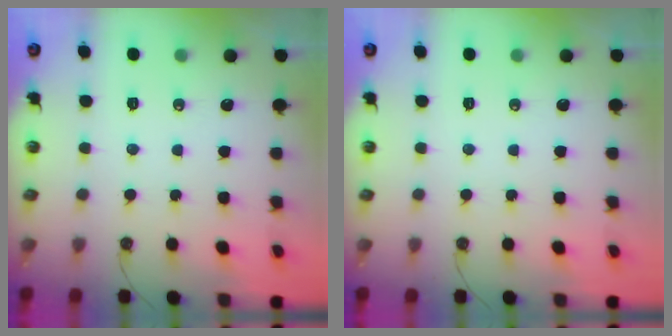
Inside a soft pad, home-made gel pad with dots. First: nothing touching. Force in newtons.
{"total": 0.0}